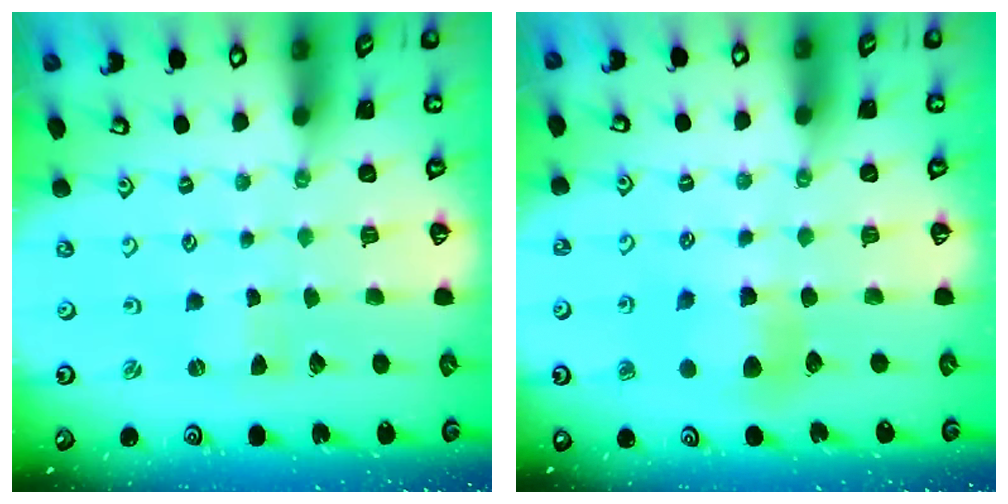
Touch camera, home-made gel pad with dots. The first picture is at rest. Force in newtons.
{"total": 6.2, "press": 6.2, "slide": 0.3}